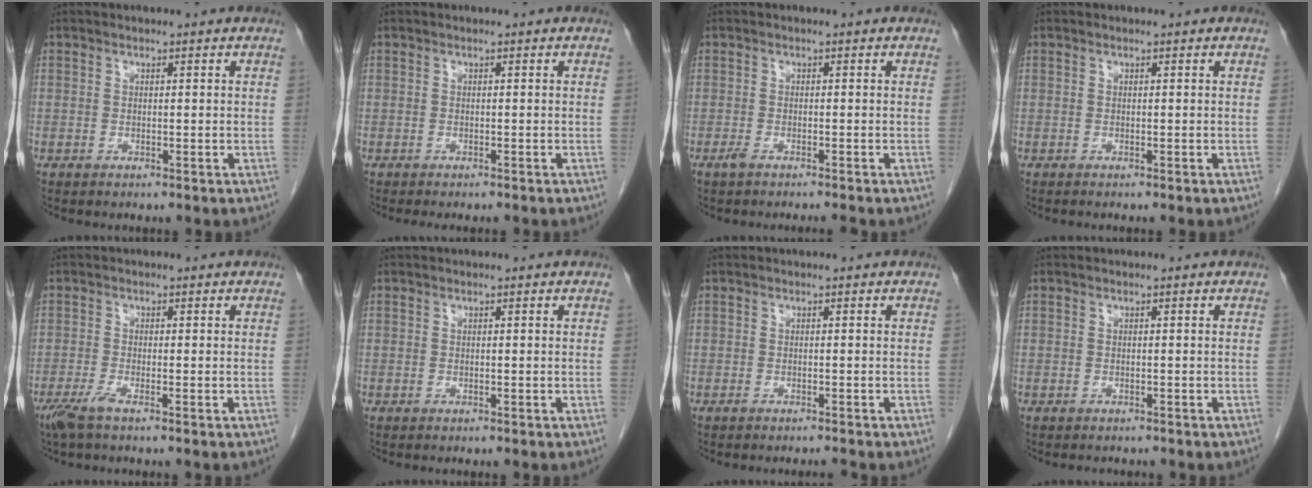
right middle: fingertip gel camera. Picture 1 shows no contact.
{"total": 4.0, "force": [-3.5, 0.9, 1.7], "torque": [-0.015, -0.005, -0.044]}
{"total": 2.7, "force": [-2.3, 0.0, 1.4], "torque": [-0.025, -0.004, -0.037]}
{"total": 1.6, "force": [-1.4, 0.3, 0.8], "torque": [-0.014, -0.002, -0.013]}
{"total": 2.6, "force": [-1.8, 0.0, 2.0], "torque": [-0.047, -0.009, -0.040]}
{"total": 0.0}
{"total": 1.0, "force": [-1.0, -0.3, 0.2], "torque": [-0.006, -0.002, -0.014]}
{"total": 1.7, "force": [-1.6, 0.6, 0.3], "torque": [-0.007, -0.002, -0.020]}